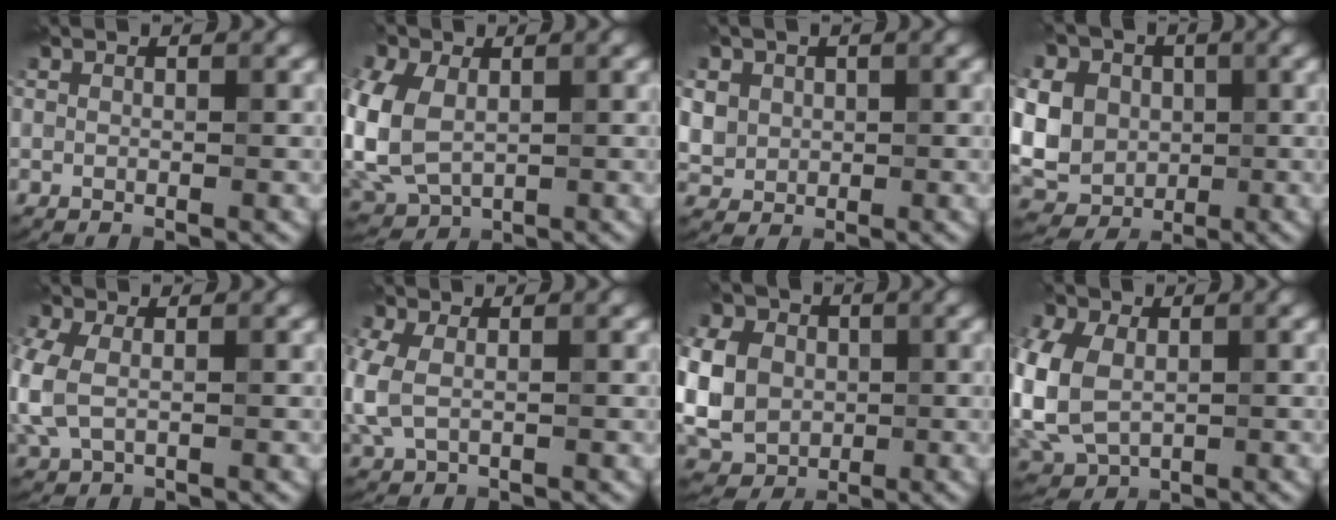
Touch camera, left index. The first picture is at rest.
{"total": 8.8, "force": [0.2, 6.3, 6.2], "torque": [-0.165, -0.013, 0.009]}
{"total": 5.4, "force": [1.7, 4.6, 2.2], "torque": [-0.068, 0.015, 0.026]}
{"total": 13.2, "force": [2.5, 11.1, 6.7], "torque": [-0.157, 0.020, 0.024]}
{"total": 4.6, "force": [-0.7, 3.1, 3.3], "torque": [-0.100, -0.011, -0.011]}
{"total": 3.8, "force": [-0.5, 2.5, 2.8], "torque": [-0.084, -0.010, -0.006]}
{"total": 11.2, "force": [0.6, 9.4, 6.1], "torque": [-0.145, 0.008, -0.019]}
{"total": 11.9, "force": [-0.1, 8.7, 8.1], "torque": [-0.177, -0.007, -0.009]}